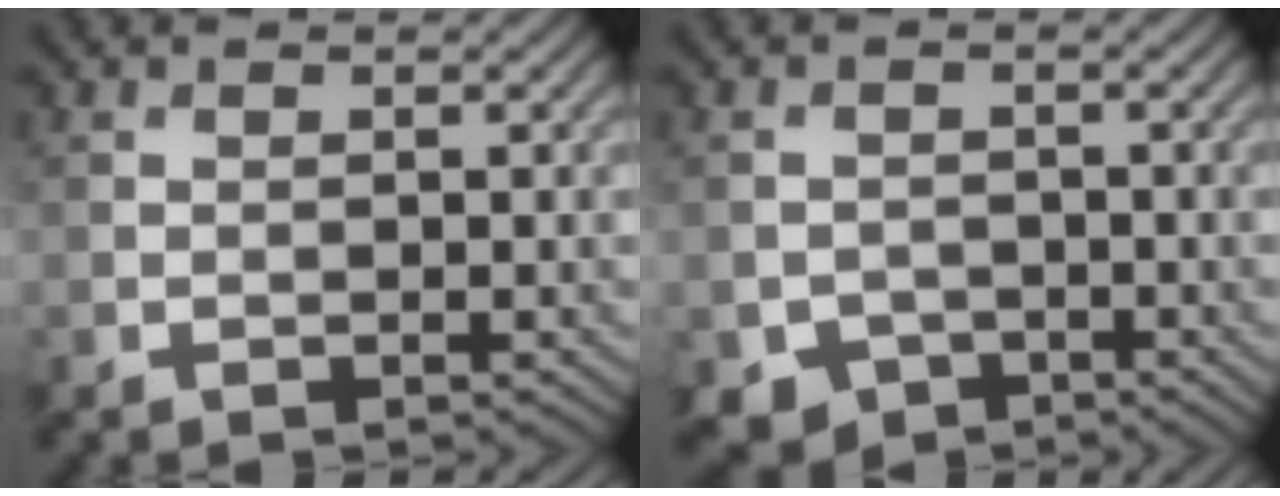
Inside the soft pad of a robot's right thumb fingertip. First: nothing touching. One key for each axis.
{"total": 3.1, "fx": -2.1, "fy": 2.2, "fz": 0.8, "tx": -0.016, "ty": -0.010, "tz": -0.040}